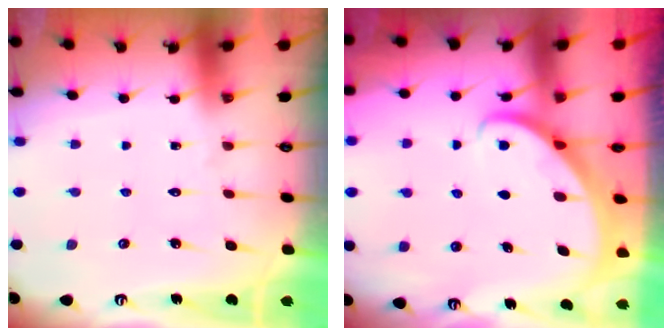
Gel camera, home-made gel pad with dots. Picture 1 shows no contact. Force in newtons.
{"total": 2.8, "press": 2.8, "slide": 0.2}